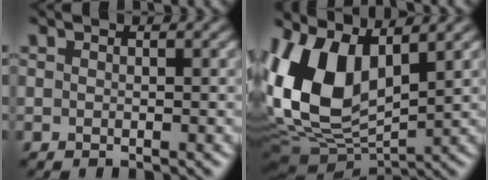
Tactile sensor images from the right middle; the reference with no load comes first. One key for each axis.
{"total": 11.6, "fx": 2.0, "fy": 6.8, "fz": 9.3, "tx": -0.201, "ty": -0.004, "tz": 0.030}